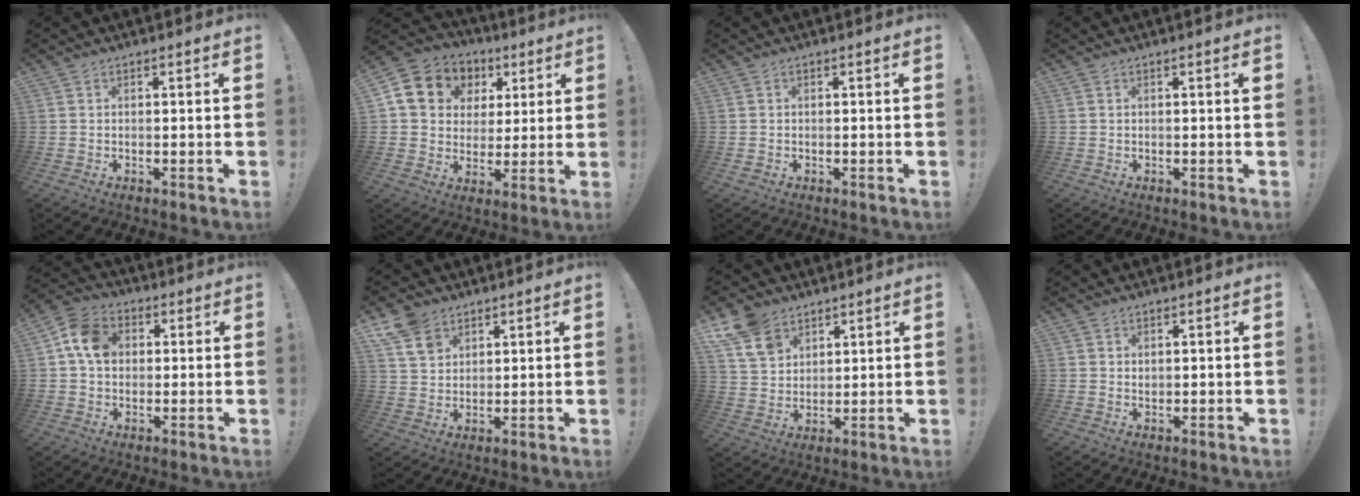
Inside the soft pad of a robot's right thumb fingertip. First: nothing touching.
{"total": 12.6, "force": [4.6, 10.7, 4.8], "torque": [-0.076, -0.016, 0.098]}
{"total": 0.6, "force": [-0.4, 0.4, 0.2], "torque": [-0.005, 0.003, -0.006]}
{"total": 0.8, "force": [0.2, -0.2, 0.7], "torque": [-0.010, 0.001, 0.000]}
{"total": 11.1, "force": [2.2, 8.7, 6.5], "torque": [-0.101, 0.015, 0.049]}
{"total": 9.2, "force": [6.0, 5.9, 3.8], "torque": [-0.068, -0.025, 0.119]}
{"total": 11.3, "force": [7.4, 7.3, 4.4], "torque": [-0.088, -0.032, 0.149]}
{"total": 1.0, "force": [0.8, 0.5, 0.3], "torque": [0.000, -0.003, 0.014]}